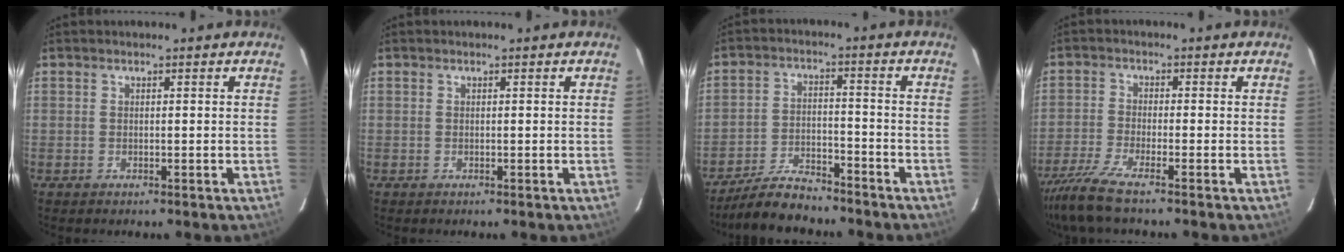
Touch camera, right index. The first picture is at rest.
{"total": 0.0}
{"total": 9.4, "force": [-8.5, 2.5, 3.0], "torque": [-0.086, 0.007, -0.145]}
{"total": 8.4, "force": [-6.9, -0.1, 4.8], "torque": [-0.116, -0.031, -0.130]}